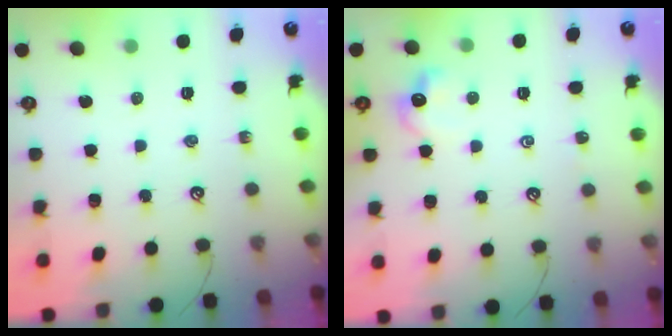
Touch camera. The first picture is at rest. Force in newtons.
{"total": 4.4, "press": 4.4, "slide": 0.6}